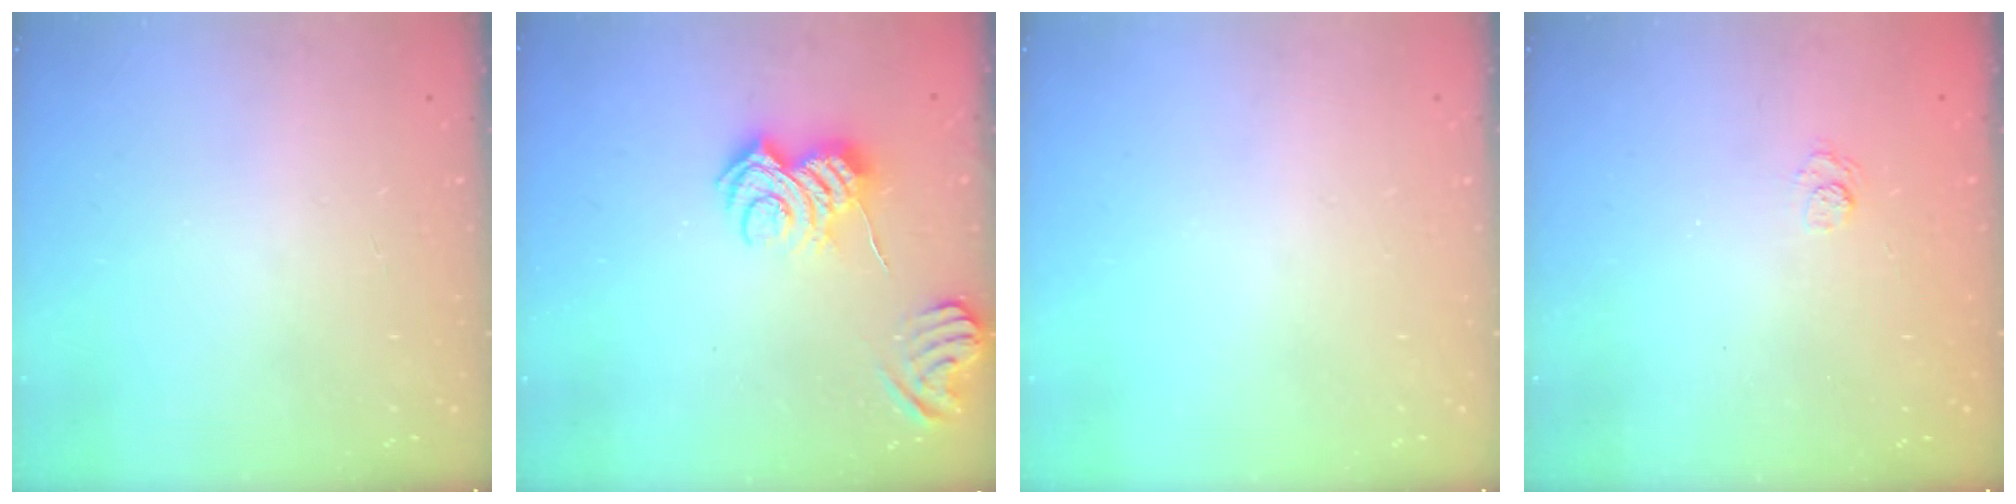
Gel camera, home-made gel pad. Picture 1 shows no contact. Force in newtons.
{"total": 5.7, "press": 5.7, "slide": 0.5}
{"total": 0.0}
{"total": 2.6, "press": 2.3, "slide": 1.3}